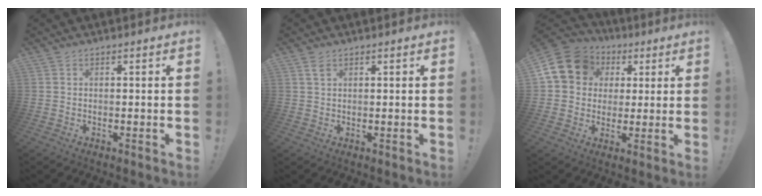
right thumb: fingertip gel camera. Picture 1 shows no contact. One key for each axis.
{"total": 2.4, "fx": 1.3, "fy": 1.1, "fz": 1.7, "tx": -0.023, "ty": -0.004, "tz": 0.021}
{"total": 14.5, "fx": 4.3, "fy": 12.2, "fz": 6.5, "tx": -0.100, "ty": -0.009, "tz": 0.086}